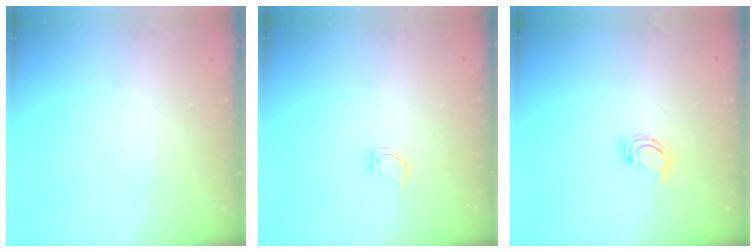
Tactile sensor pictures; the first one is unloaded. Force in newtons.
{"total": 3.2, "press": 3.2, "slide": 0.2}
{"total": 2.2, "press": 2.2, "slide": 0.2}